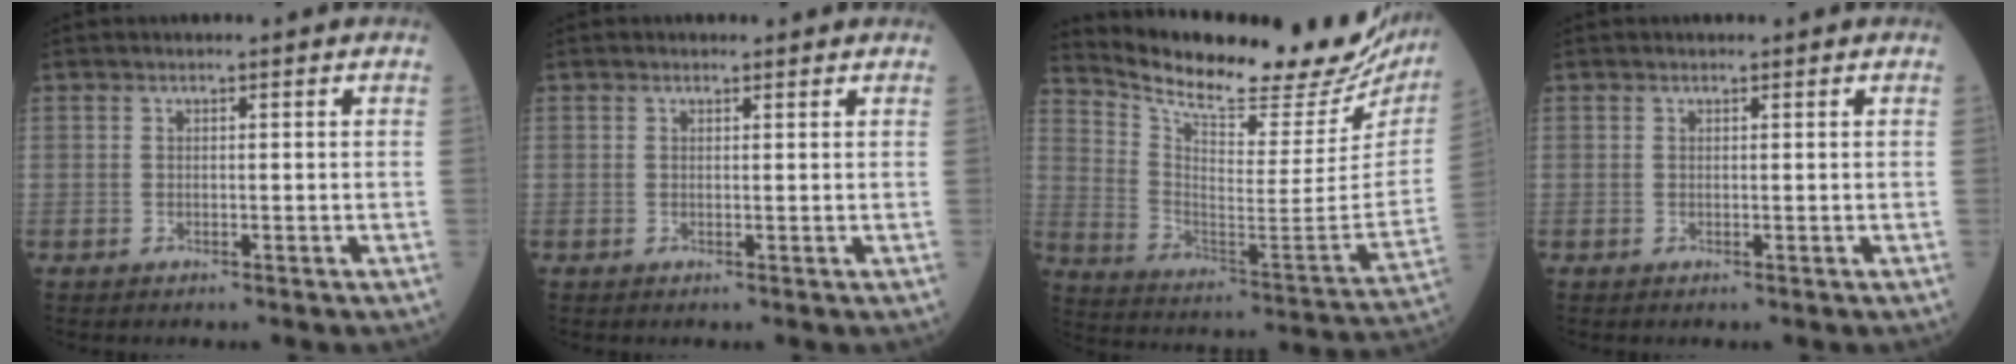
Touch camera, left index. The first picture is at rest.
{"total": 0.6, "force": [0.5, 0.3, 0.2], "torque": [-0.013, 0.000, 0.006]}
{"total": 27.2, "force": [24.0, 5.6, 11.6], "torque": [-0.199, -0.070, 0.331]}
{"total": 0.0}